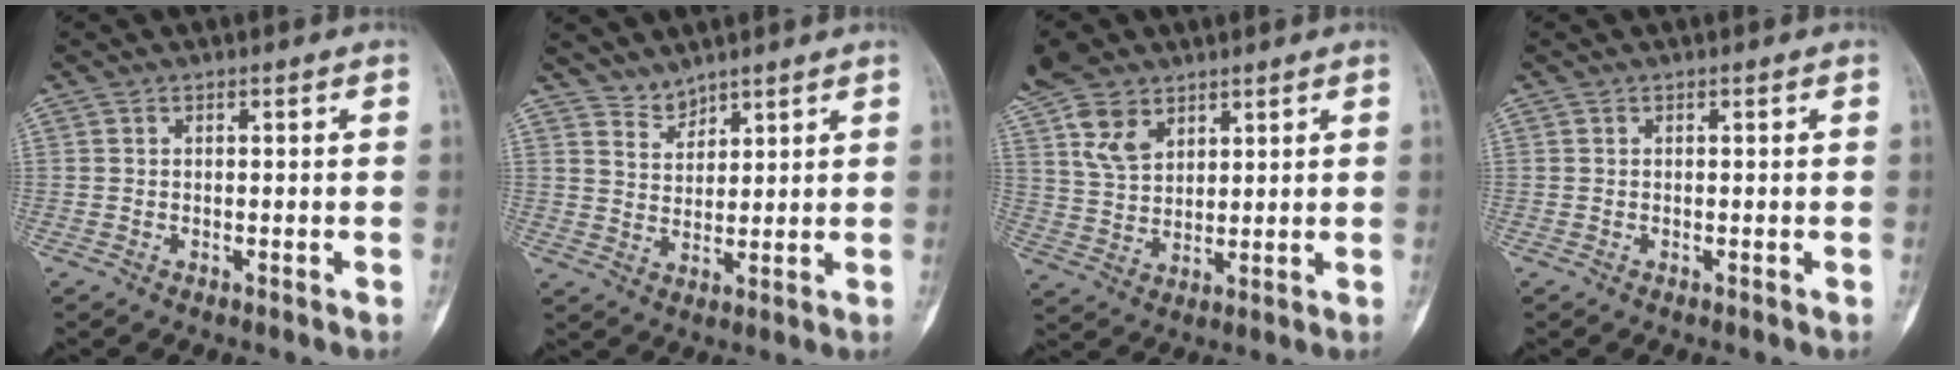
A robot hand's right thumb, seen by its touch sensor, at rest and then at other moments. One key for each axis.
{"total": 3.7, "fx": 3.5, "fy": 1.2, "fz": 0.2, "tx": 0.013, "ty": -0.027, "tz": 0.067}
{"total": 9.3, "fx": 5.6, "fy": 5.7, "fz": 4.8, "tx": -0.080, "ty": -0.017, "tz": 0.116}
{"total": 0.0}